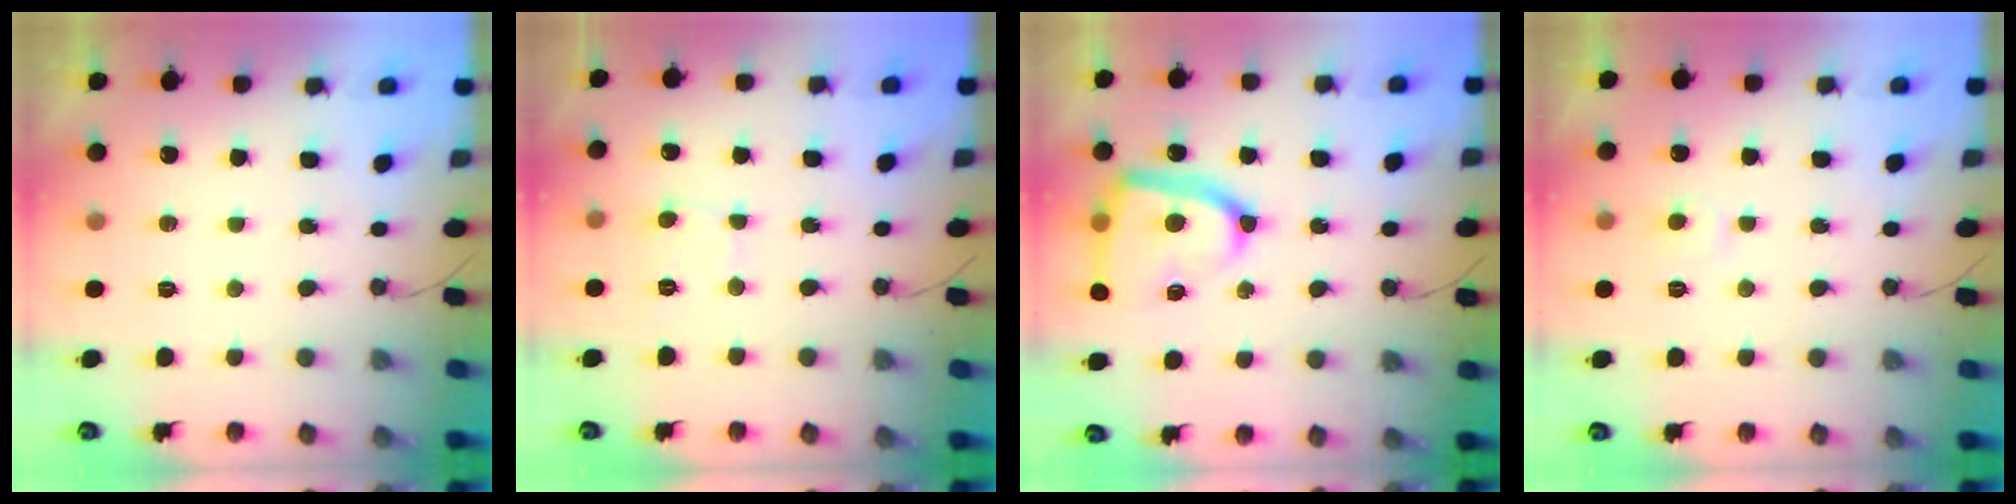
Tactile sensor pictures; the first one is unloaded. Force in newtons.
{"total": 2.7, "press": 2.7, "slide": 0.3}
{"total": 18.1, "press": 18.1, "slide": 1.7}
{"total": 5.0, "press": 4.9, "slide": 0.4}